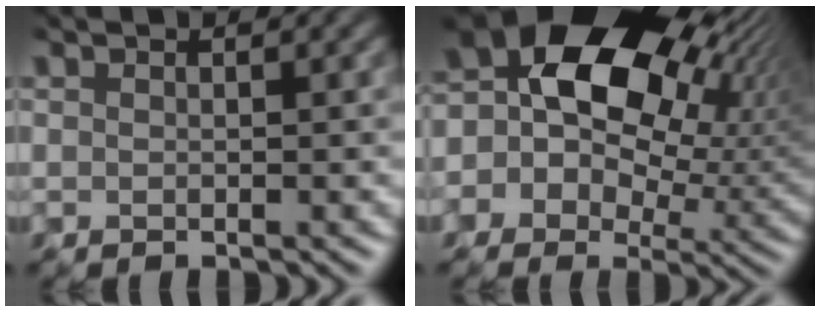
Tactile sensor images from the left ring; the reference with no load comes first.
{"total": 17.1, "force": [5.8, 11.0, 11.7], "torque": [-0.177, 0.035, 0.095]}